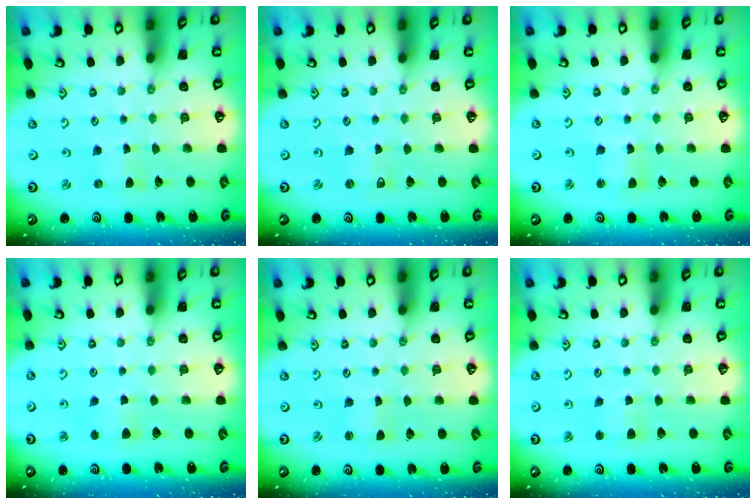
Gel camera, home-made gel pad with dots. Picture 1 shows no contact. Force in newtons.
{"total": 2.0, "press": 2.0, "slide": 0.4}
{"total": 1.6, "press": 1.6, "slide": 0.3}
{"total": 4.1, "press": 4.0, "slide": 0.6}
{"total": 0.9, "press": 0.9, "slide": 0.1}
{"total": 2.8, "press": 2.8, "slide": 0.5}